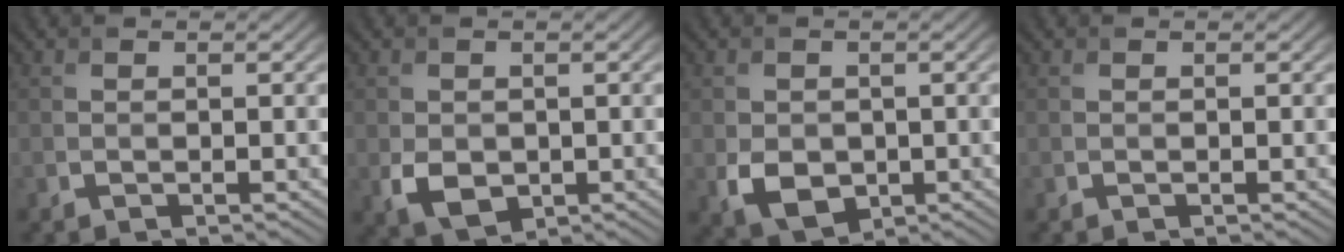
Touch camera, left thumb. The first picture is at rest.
{"total": 3.9, "force": [-0.8, 3.0, 2.4], "torque": [-0.055, -0.014, -0.012]}
{"total": 4.8, "force": [-1.1, 3.7, 2.8], "torque": [-0.061, -0.014, -0.017]}
{"total": 0.0}